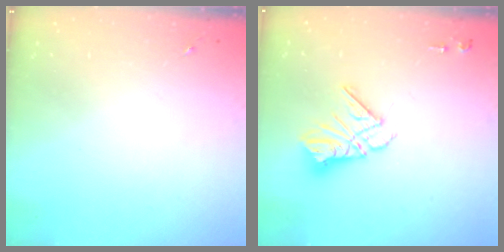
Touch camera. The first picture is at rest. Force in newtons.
{"total": 12.7, "press": 12.6, "slide": 1.1}